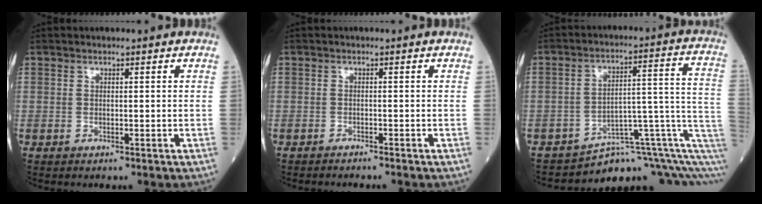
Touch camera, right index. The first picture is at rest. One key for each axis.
{"total": 2.2, "fx": -2.1, "fy": 0.0, "fz": 0.7, "tx": -0.013, "ty": -0.002, "tz": -0.028}
{"total": 11.2, "fx": -8.1, "fy": 2.3, "fz": 7.3, "tx": -0.080, "ty": 0.091, "tz": -0.105}